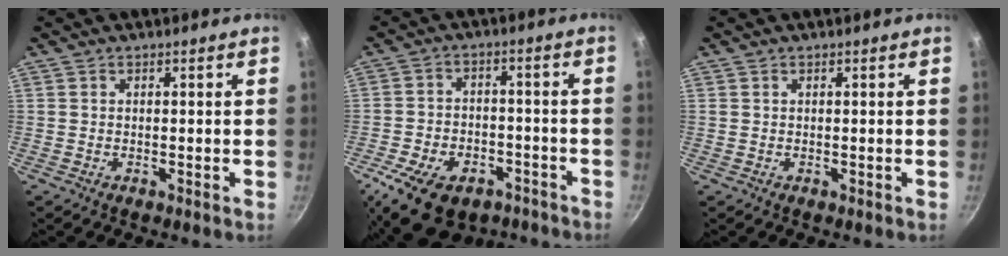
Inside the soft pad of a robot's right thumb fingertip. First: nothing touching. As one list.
[{"total": 16.4, "force": [-9.4, 10.1, 8.9], "torque": [-0.138, 0.042, -0.141]}, {"total": 0.0}]